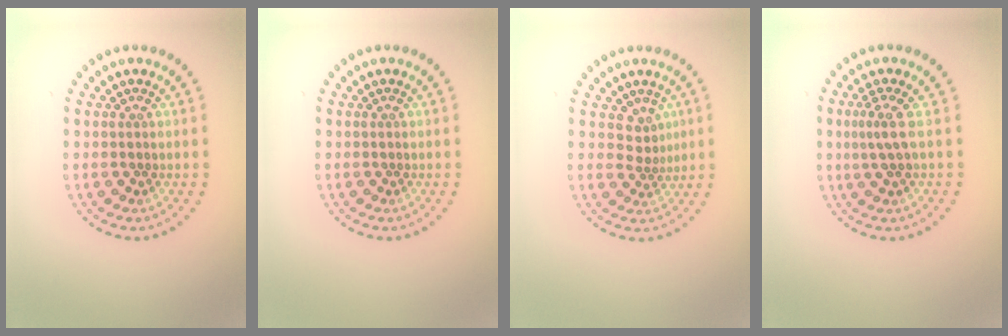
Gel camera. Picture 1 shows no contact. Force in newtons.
{"total": 0.0}
{"total": 1.9, "press": 1.3, "slide": 1.4}
{"total": 2.1, "press": 1.4, "slide": 1.6}